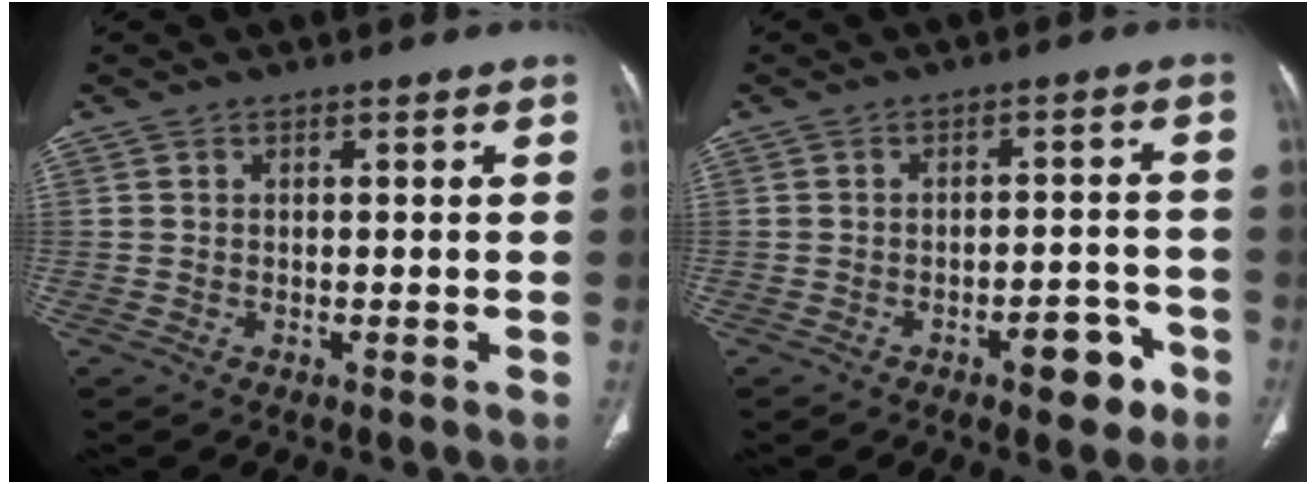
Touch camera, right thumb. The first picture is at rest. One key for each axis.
{"total": 6.5, "fx": -3.5, "fy": 3.0, "fz": 4.5, "tx": -0.040, "ty": 0.031, "tz": -0.044}